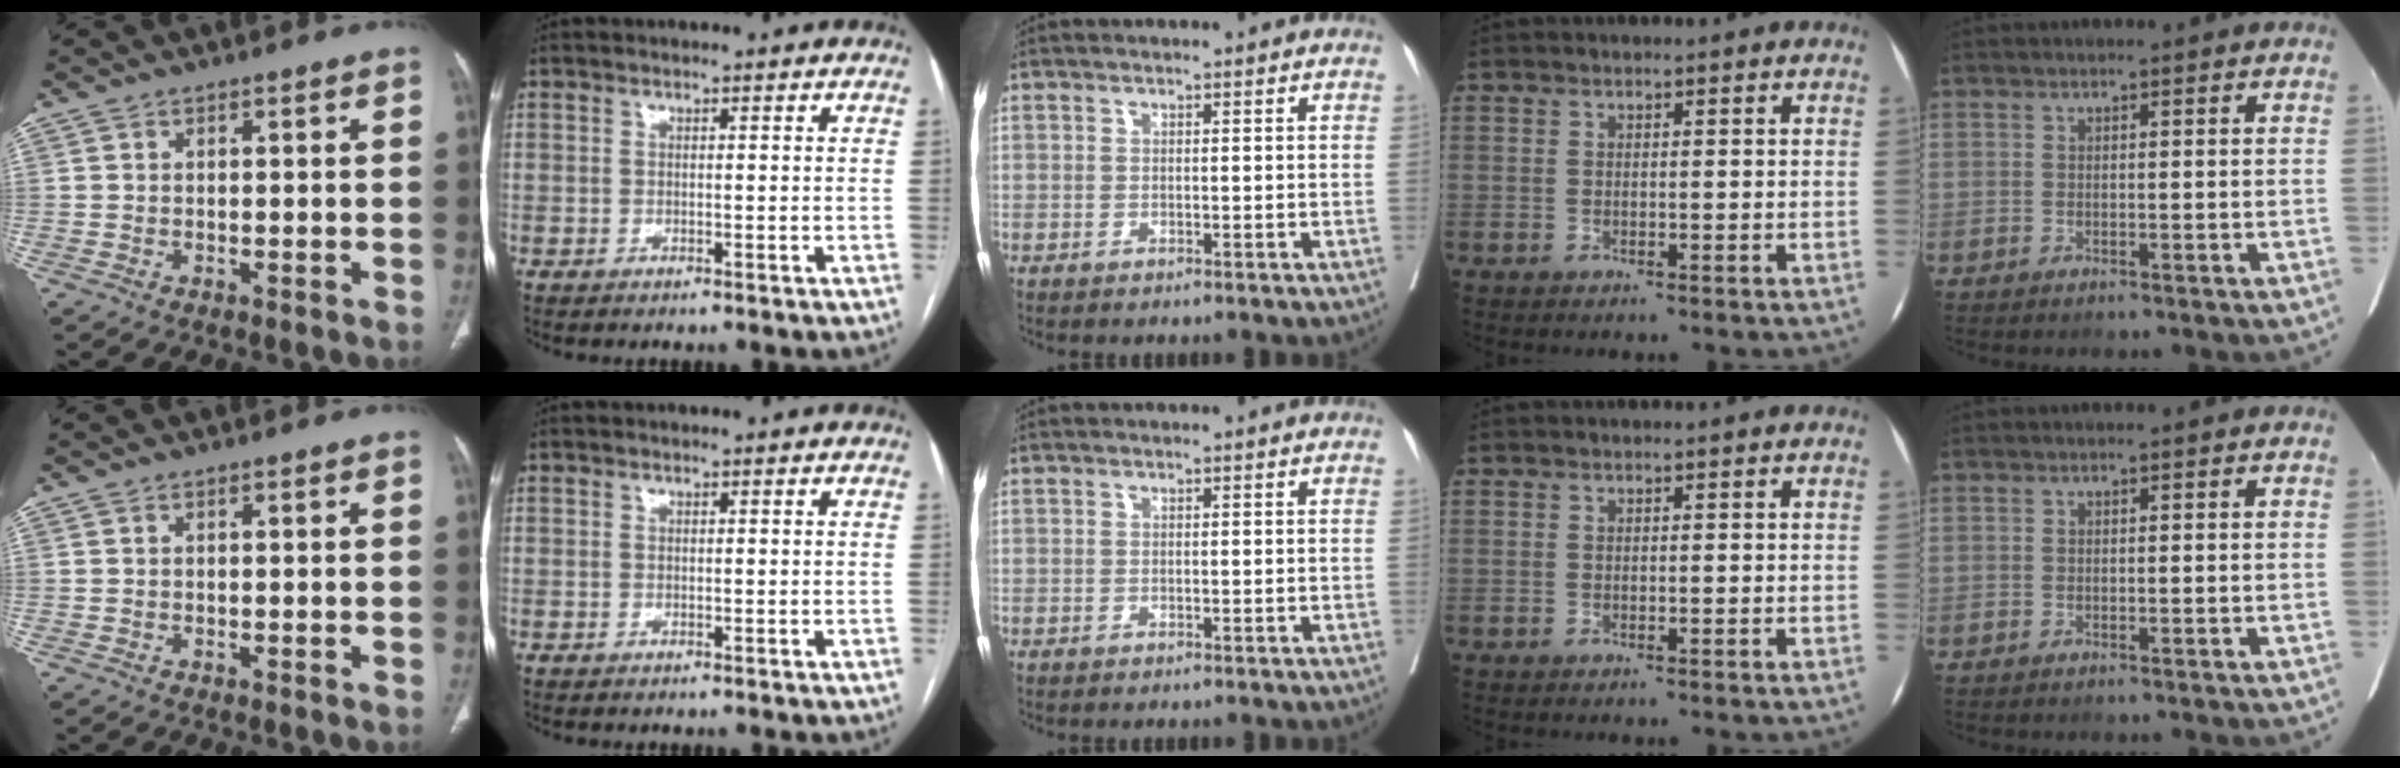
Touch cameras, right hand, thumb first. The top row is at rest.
{}